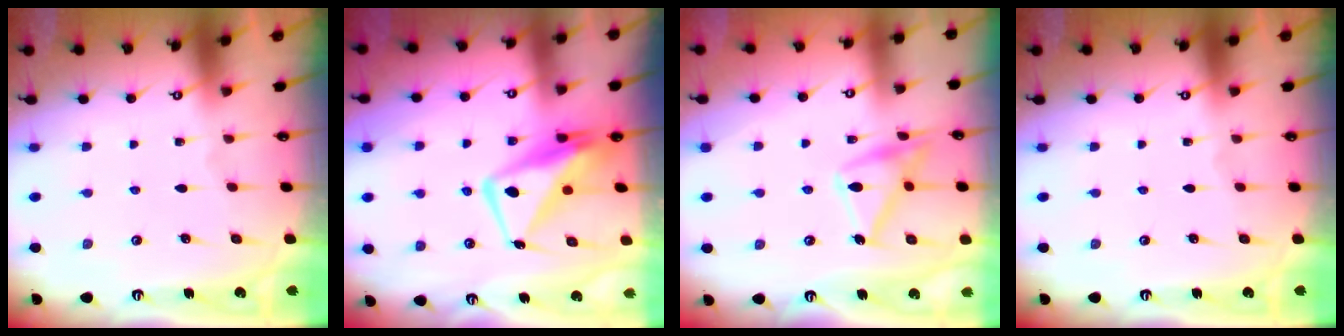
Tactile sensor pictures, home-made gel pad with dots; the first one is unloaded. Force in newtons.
{"total": 11.9, "press": 11.8, "slide": 1.5}
{"total": 16.5, "press": 16.5, "slide": 1.1}
{"total": 0.0}